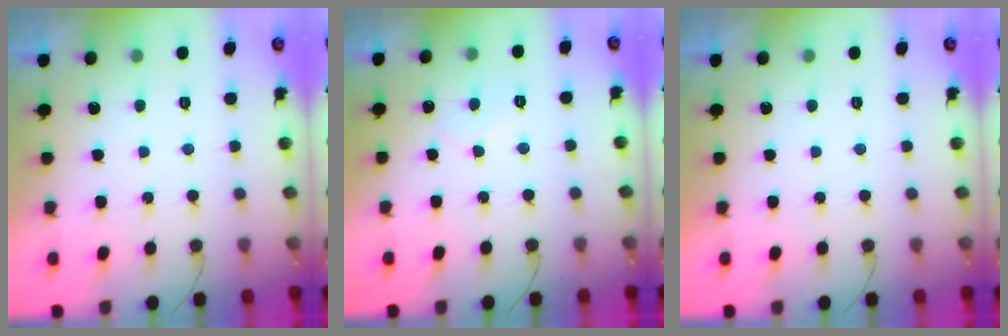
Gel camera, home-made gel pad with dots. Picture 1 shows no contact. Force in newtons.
{"total": 5.6, "press": 5.6, "slide": 0.5}
{"total": 1.8, "press": 1.8, "slide": 0.1}